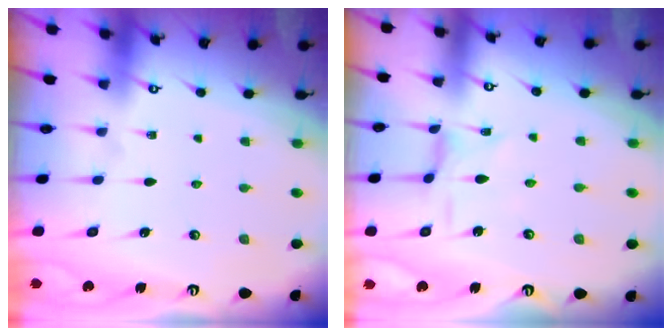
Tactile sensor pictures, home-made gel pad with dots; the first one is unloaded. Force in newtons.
{"total": 1.3, "press": 1.2, "slide": 0.1}